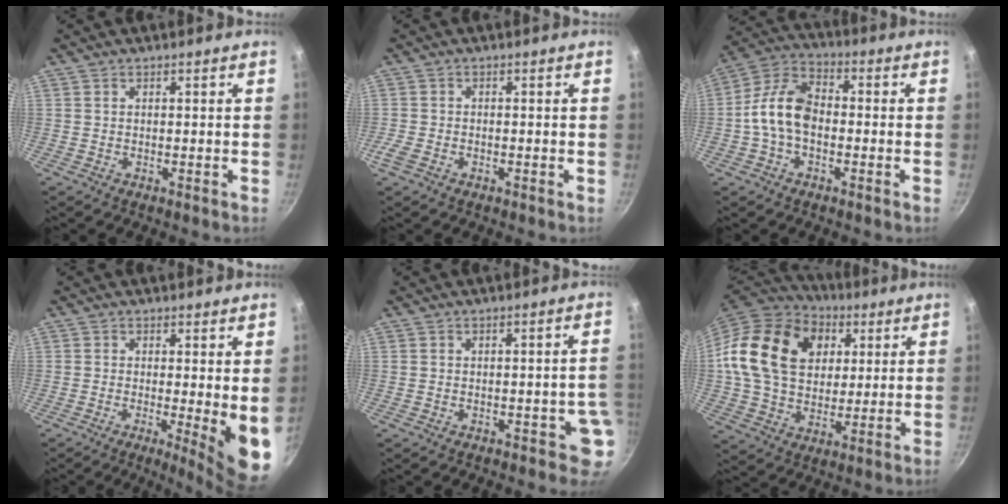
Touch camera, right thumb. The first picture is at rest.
{"total": 2.7, "force": [-1.4, 1.7, 1.7], "torque": [-0.044, 0.002, -0.031]}
{"total": 10.9, "force": [-1.3, 7.0, 8.3], "torque": [-0.140, 0.039, -0.044]}
{"total": 8.2, "force": [-0.8, 1.5, 8.1], "torque": [-0.102, -0.020, -0.009]}
{"total": 3.8, "force": [-1.1, 2.1, 2.9], "torque": [-0.011, 0.012, -0.014]}
{"total": 22.3, "force": [5.8, 16.5, 13.8], "torque": [-0.219, 0.009, 0.098]}